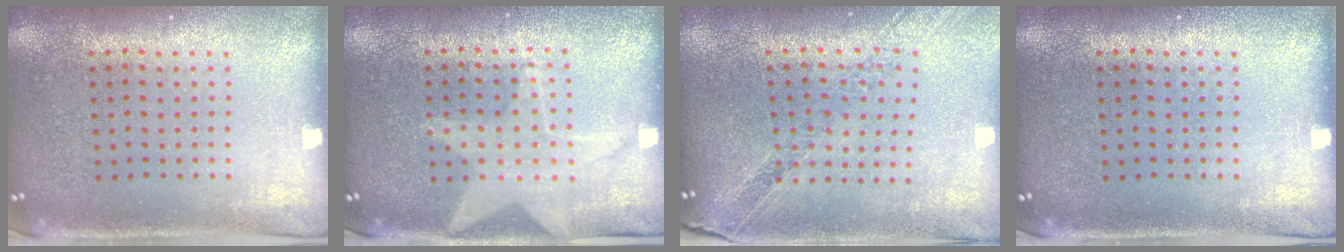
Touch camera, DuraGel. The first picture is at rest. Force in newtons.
{"total": 1.4, "press": 1.4, "slide": 0.1}
{"total": 1.1, "press": 1.1, "slide": 0.1}
{"total": 0.0}